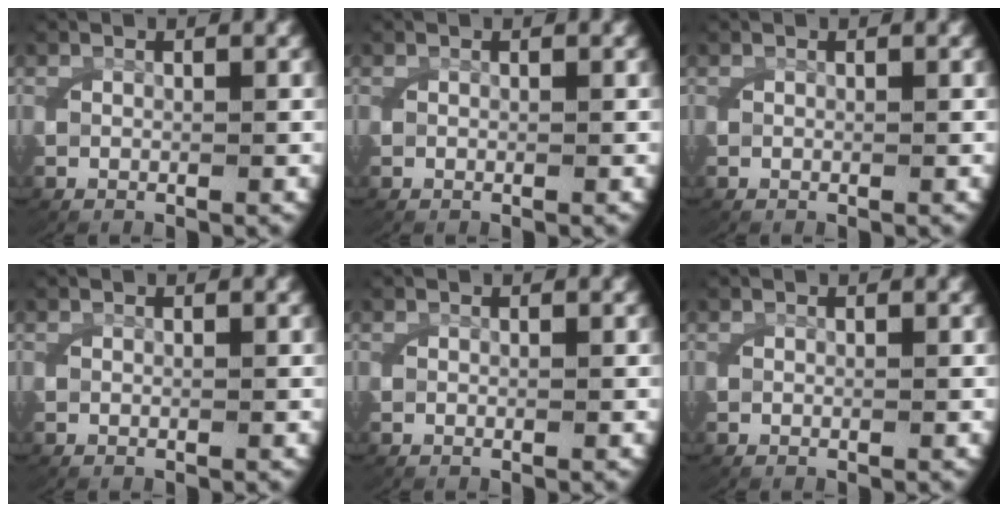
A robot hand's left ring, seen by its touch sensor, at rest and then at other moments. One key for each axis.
{"total": 0.0}
{"total": 0.0}
{"total": 0.0}
{"total": 0.0}
{"total": 0.0}